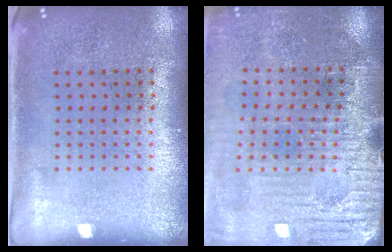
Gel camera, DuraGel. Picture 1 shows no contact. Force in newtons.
{"total": 3.6, "press": 3.5, "slide": 0.9}